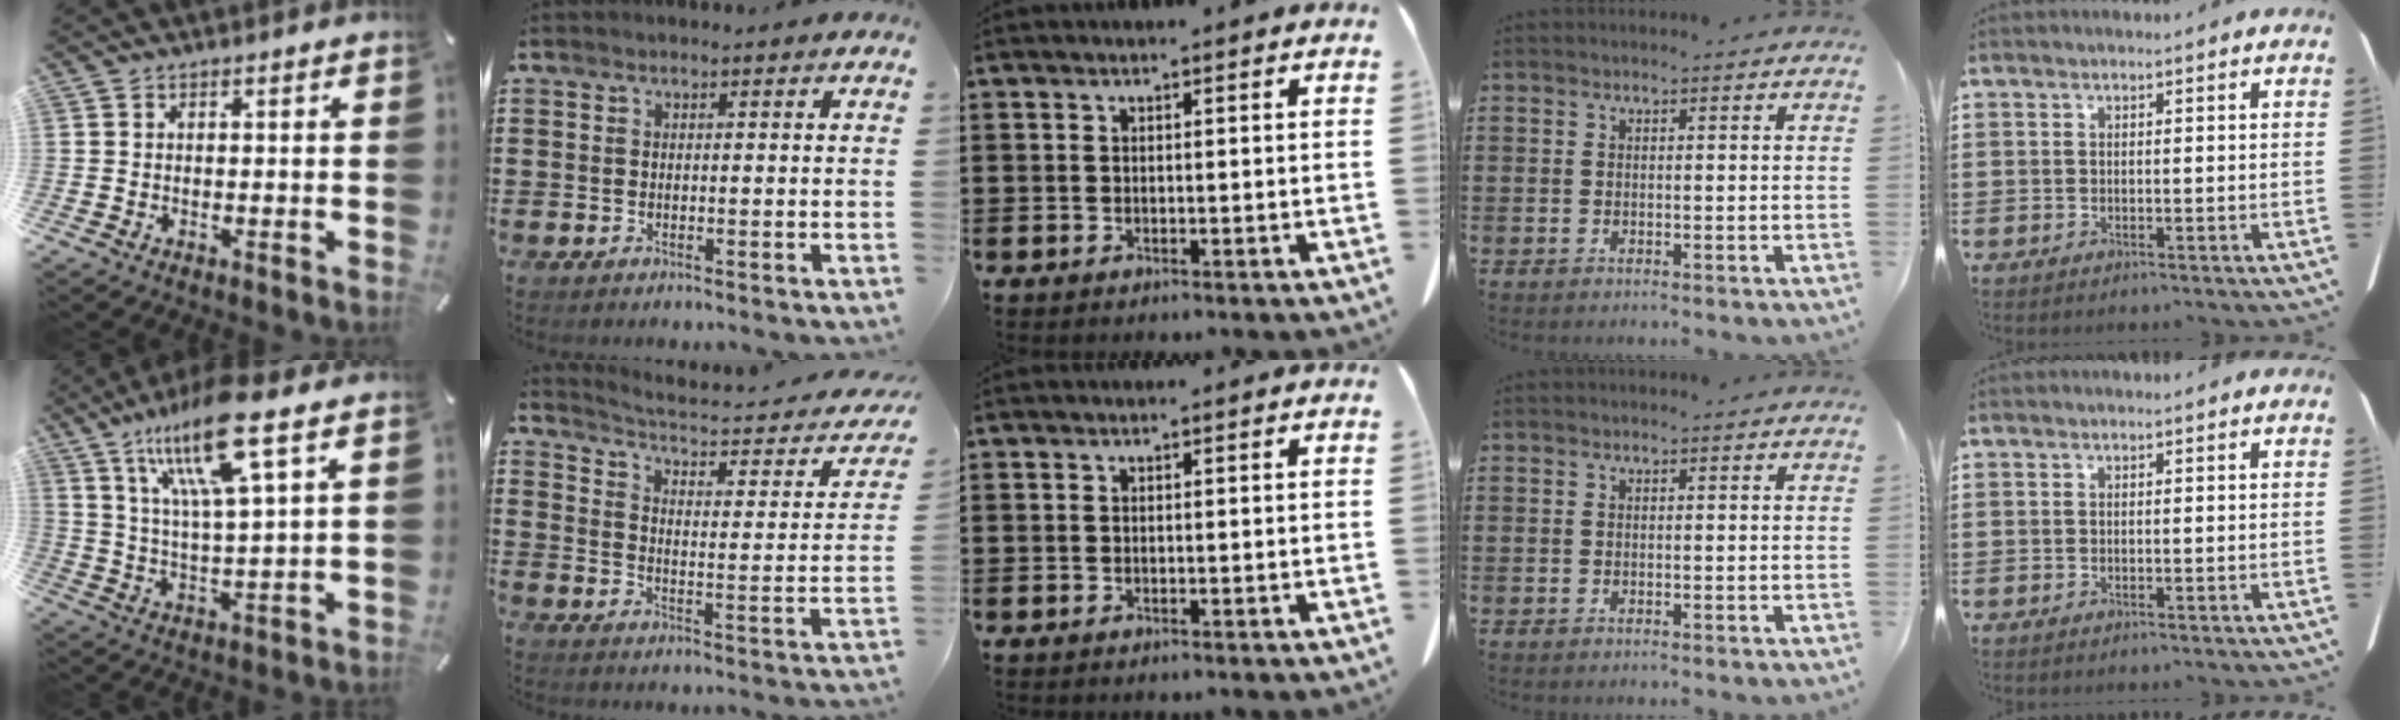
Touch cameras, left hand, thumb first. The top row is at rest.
{"thumb": {"total": 17.5, "force": [10.6, 3.6, 13.4], "torque": [-0.267, -0.035, 0.169]}, "index": {"total": 2.9, "force": [2.5, 0.5, 1.5], "torque": [-0.048, -0.025, 0.030]}}